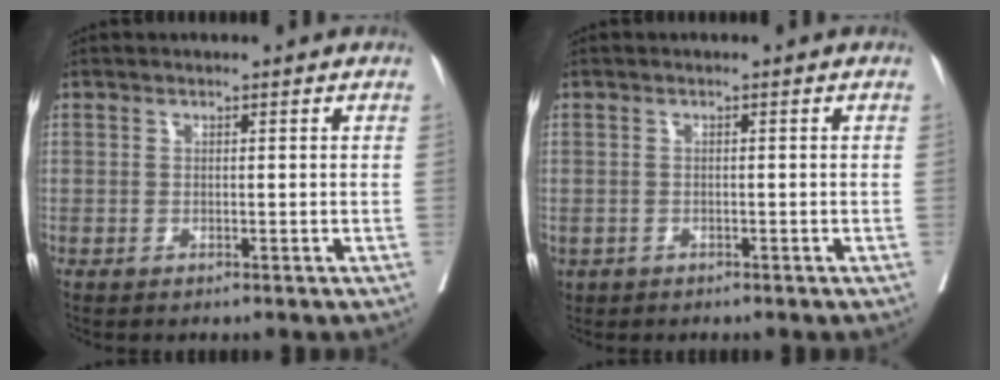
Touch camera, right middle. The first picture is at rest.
{"total": 1.9, "force": [-1.1, 1.3, 0.8], "torque": [-0.018, -0.001, -0.015]}